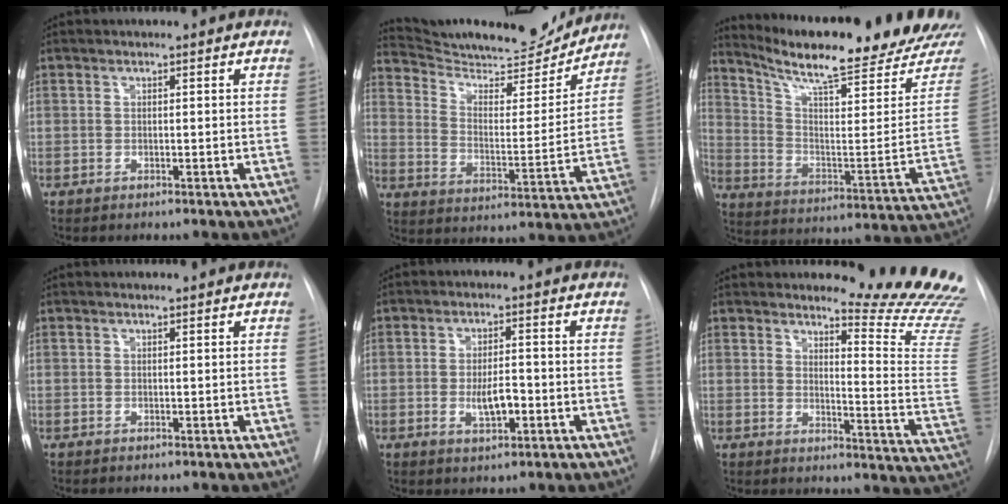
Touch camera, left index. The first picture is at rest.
{"total": 20.4, "force": [19.4, 2.9, 5.5], "torque": [-0.087, -0.033, 0.281]}
{"total": 23.8, "force": [21.0, 0.7, 11.2], "torque": [-0.179, -0.079, 0.293]}
{"total": 1.4, "force": [1.4, -0.1, 0.3], "torque": [-0.004, 0.007, 0.022]}
{"total": 4.4, "force": [-1.1, 1.6, 3.9], "torque": [-0.068, -0.001, -0.014]}
{"total": 15.7, "force": [15.0, -1.6, 4.0], "torque": [-0.053, -0.163, 0.162]}